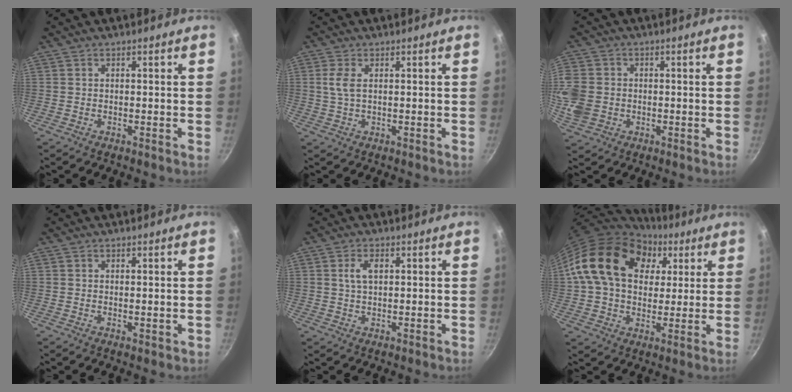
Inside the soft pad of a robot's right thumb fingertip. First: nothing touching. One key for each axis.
{"total": 3.1, "fx": 0.7, "fy": 1.4, "fz": 2.7, "tx": -0.059, "ty": 0.000, "tz": 0.015}
{"total": 10.9, "fx": -0.9, "fy": 9.4, "fz": 5.4, "tx": -0.136, "ty": 0.011, "tz": -0.021}
{"total": 0.7, "fx": 0.3, "fy": 0.4, "fz": 0.5, "tx": -0.005, "ty": -0.004, "tz": 0.003}
{"total": 3.6, "fx": 1.0, "fy": 2.0, "fz": 2.8, "tx": -0.045, "ty": 0.002, "tz": 0.018}
{"total": 21.0, "fx": 6.6, "fy": 15.0, "fz": 13.1, "tx": -0.209, "ty": 0.009, "tz": 0.104}